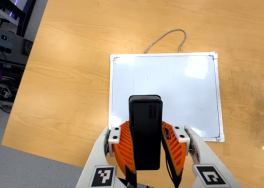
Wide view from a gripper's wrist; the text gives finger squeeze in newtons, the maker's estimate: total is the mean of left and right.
{"total": 5.9, "left": 5.1, "right": 6.7}